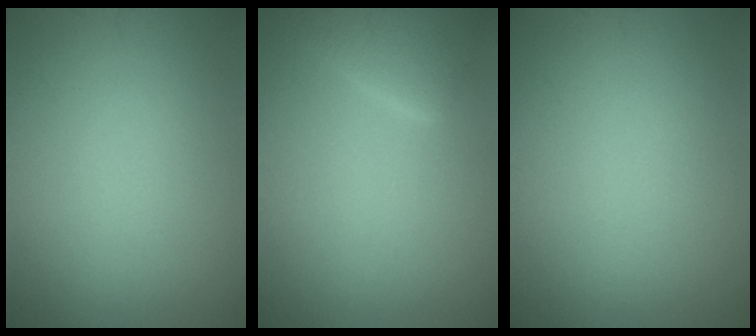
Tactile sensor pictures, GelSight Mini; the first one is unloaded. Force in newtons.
{"total": 3.3, "press": 3.3, "slide": 0.2}
{"total": 0.0}